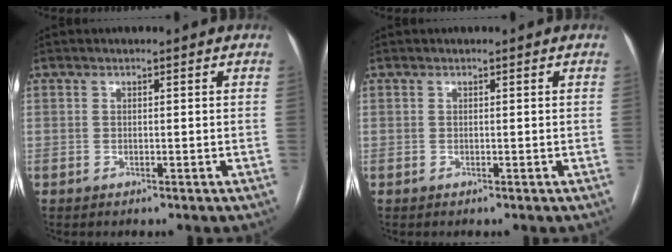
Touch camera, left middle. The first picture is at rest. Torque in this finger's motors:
{"motor_torque": [-0.01, 0.02, 0.01, 0.00]}